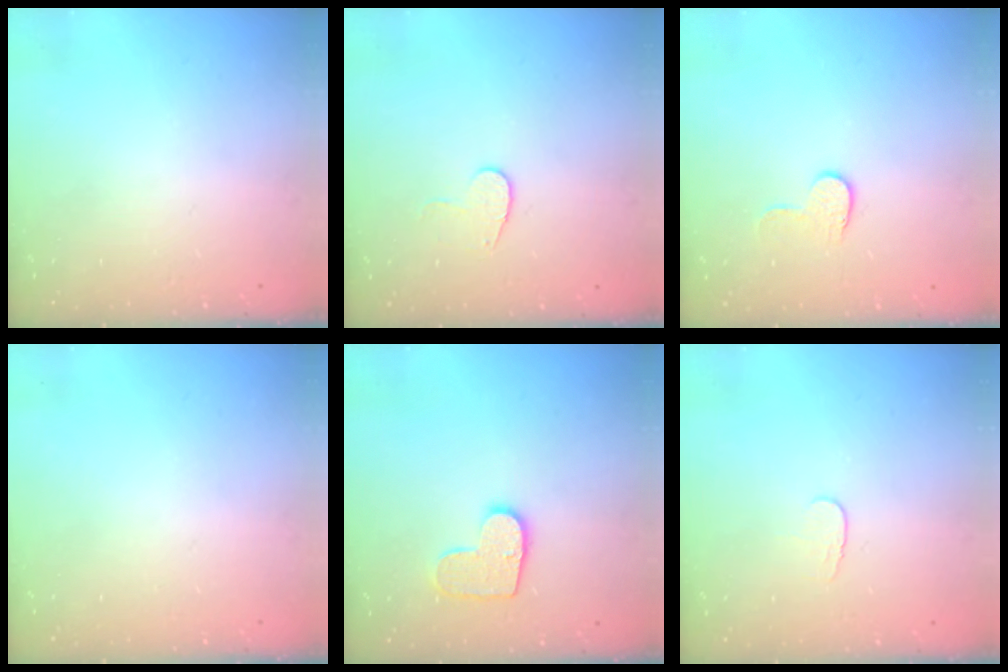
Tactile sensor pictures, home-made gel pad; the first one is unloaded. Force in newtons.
{"total": 7.7, "press": 7.6, "slide": 0.5}
{"total": 6.2, "press": 6.2, "slide": 0.4}
{"total": 0.0}
{"total": 10.0, "press": 10.0, "slide": 0.5}
{"total": 3.7, "press": 3.7, "slide": 0.4}